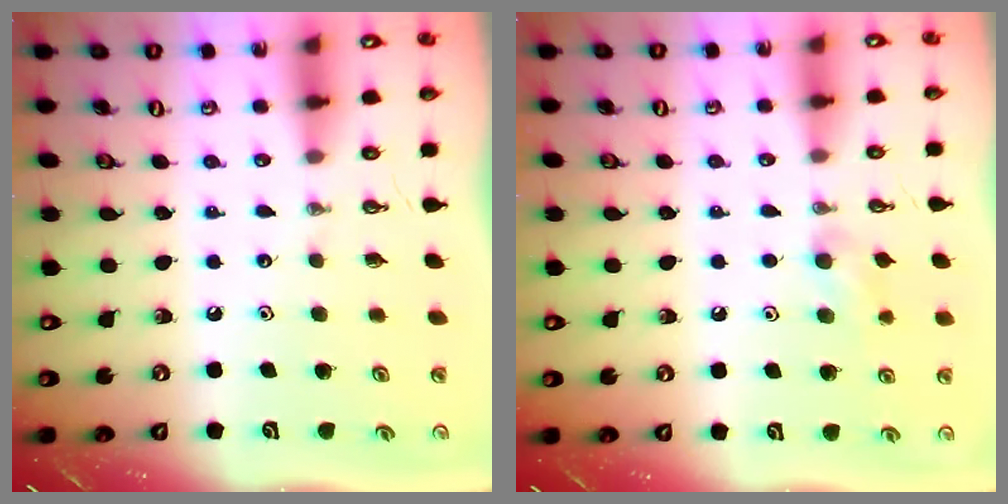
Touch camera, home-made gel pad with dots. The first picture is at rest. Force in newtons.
{"total": 8.4, "press": 7.7, "slide": 3.3}